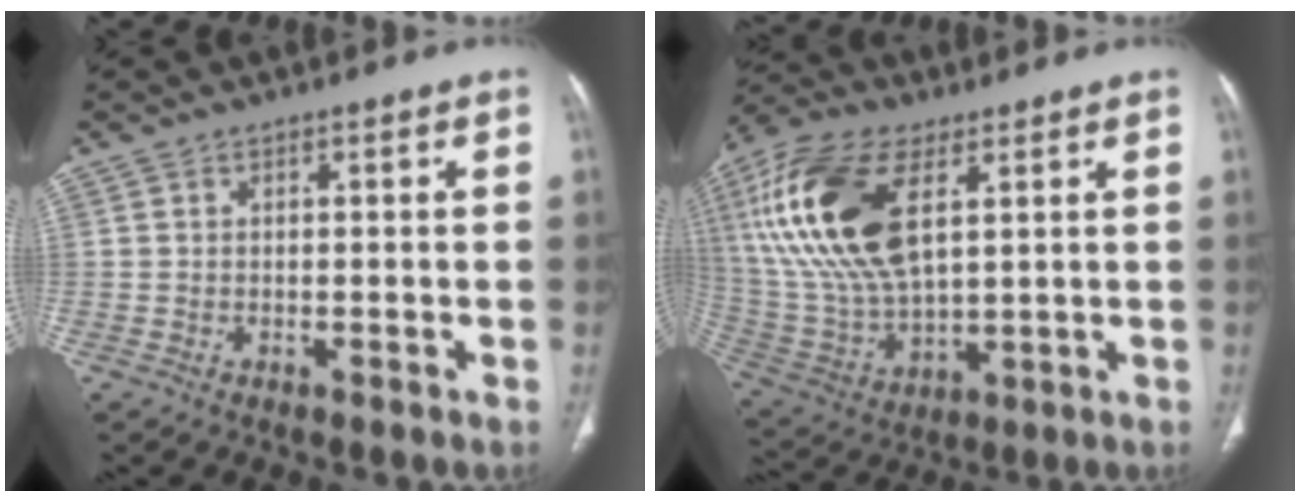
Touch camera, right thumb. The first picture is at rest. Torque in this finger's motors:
{"motor_torque": [-0.79, 2.40, 2.04, 0.73, 0.57]}